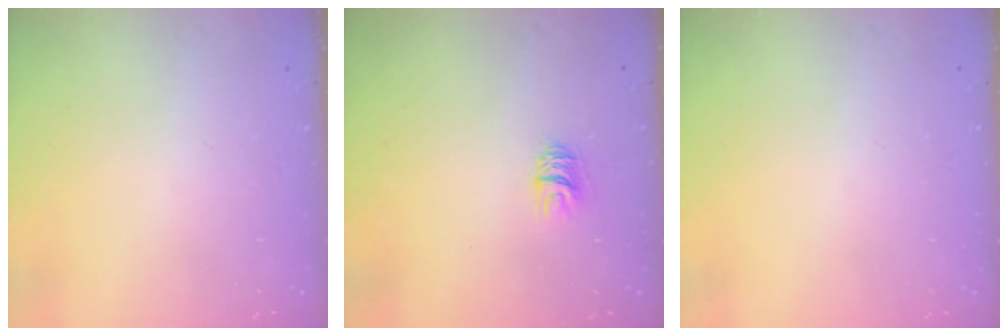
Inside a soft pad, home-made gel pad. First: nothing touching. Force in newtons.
{"total": 5.6, "press": 5.6, "slide": 0.5}
{"total": 0.0}